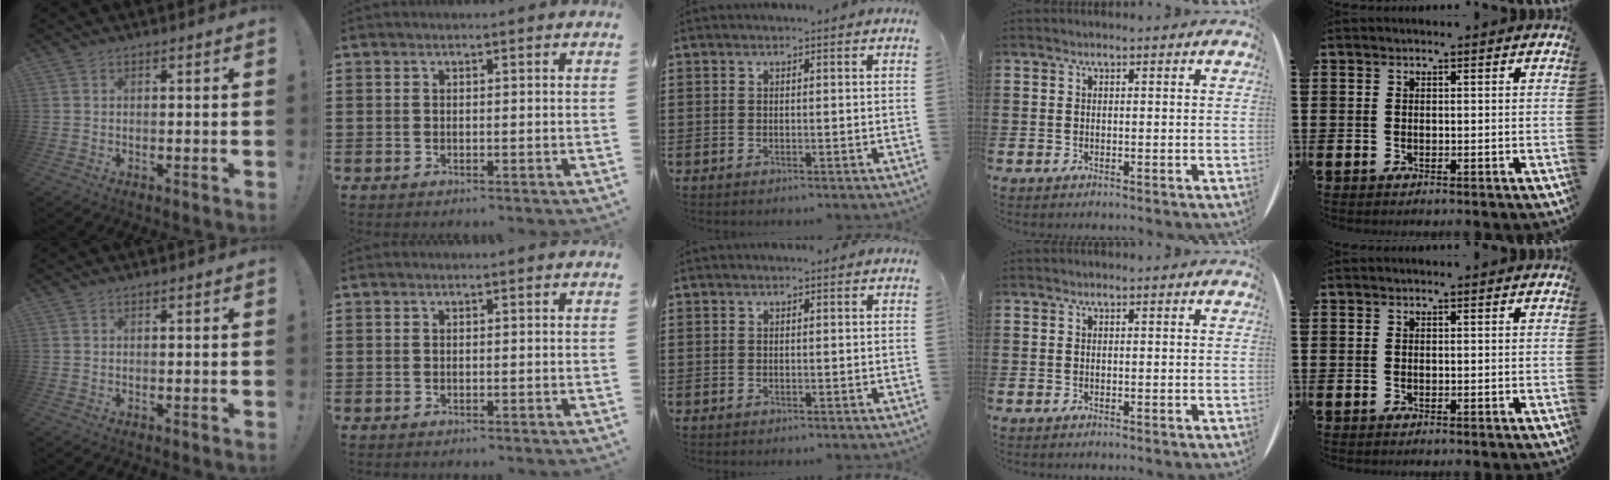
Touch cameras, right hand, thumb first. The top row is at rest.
{}